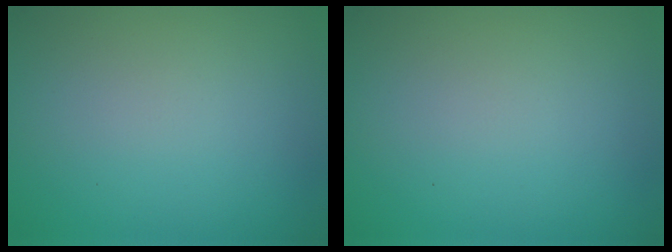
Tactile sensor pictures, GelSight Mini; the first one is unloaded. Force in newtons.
{"total": 0.0}